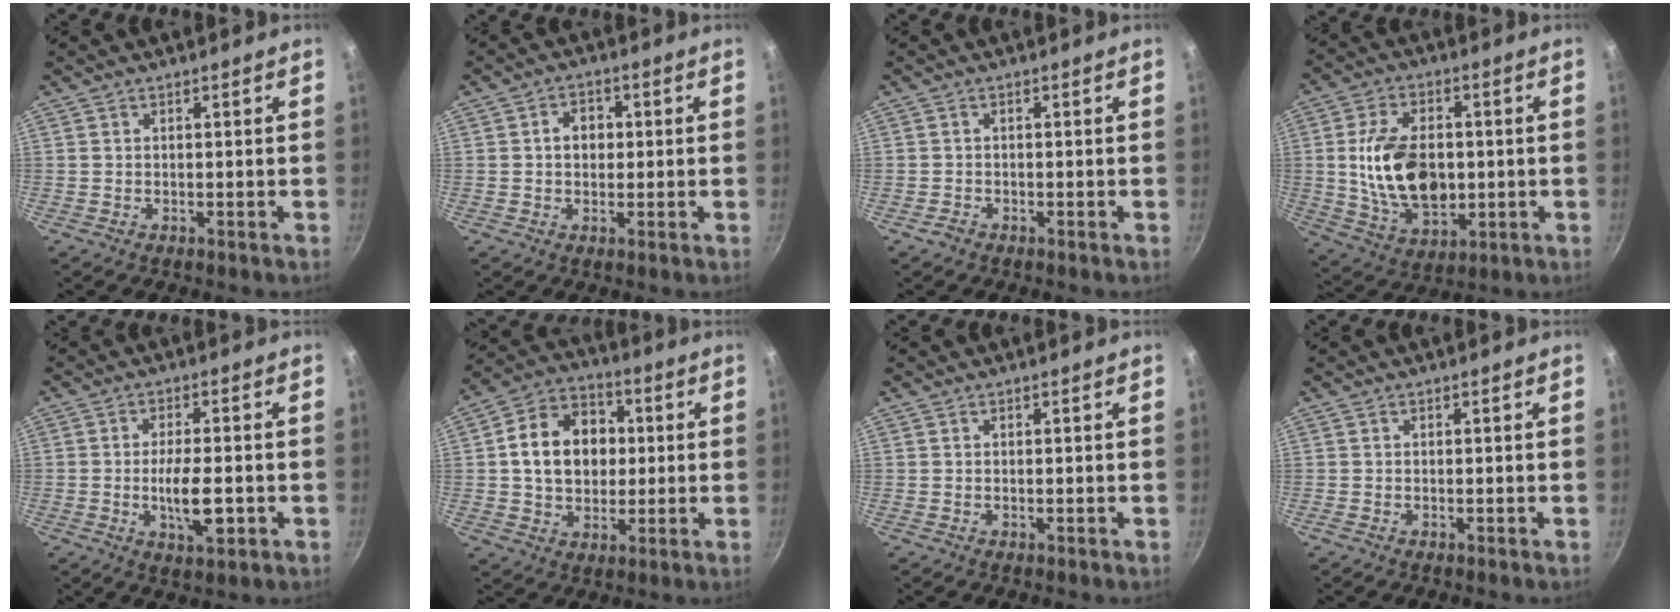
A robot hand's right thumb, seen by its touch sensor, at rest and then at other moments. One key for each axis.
{"total": 4.5, "fx": 0.4, "fy": 3.6, "fz": 2.7, "tx": -0.018, "ty": 0.010, "tz": 0.001}
{"total": 1.3, "fx": -1.0, "fy": 0.7, "fz": 0.2, "tx": -0.008, "ty": 0.009, "tz": -0.019}
{"total": 16.5, "fx": 0.0, "fy": 10.4, "fz": 12.7, "tx": -0.209, "ty": 0.000, "tz": 0.007}
{"total": 8.0, "fx": -2.0, "fy": 2.9, "fz": 7.2, "tx": -0.117, "ty": 0.004, "tz": -0.030}
{"total": 14.9, "fx": 1.5, "fy": 11.6, "fz": 9.1, "tx": -0.122, "ty": 0.023, "tz": 0.015}
{"total": 0.0}
{"total": 0.0}